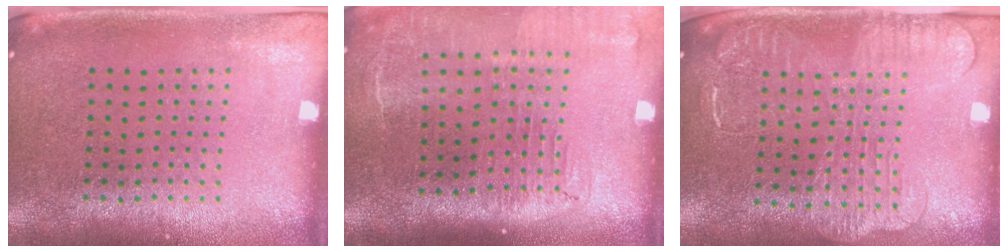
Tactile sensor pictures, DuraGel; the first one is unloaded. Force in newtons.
{"total": 2.2, "press": 1.8, "slide": 1.3}
{"total": 2.2, "press": 2.0, "slide": 0.9}